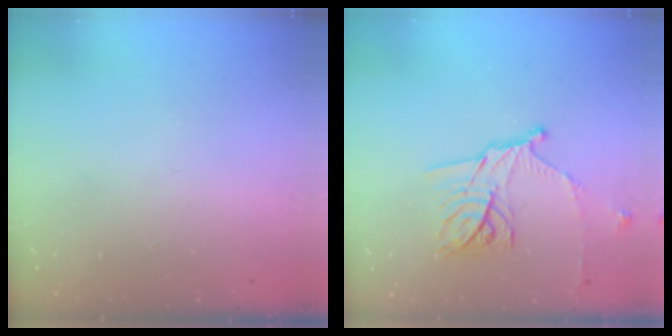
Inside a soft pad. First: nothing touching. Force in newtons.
{"total": 13.5, "press": 13.5, "slide": 0.1}